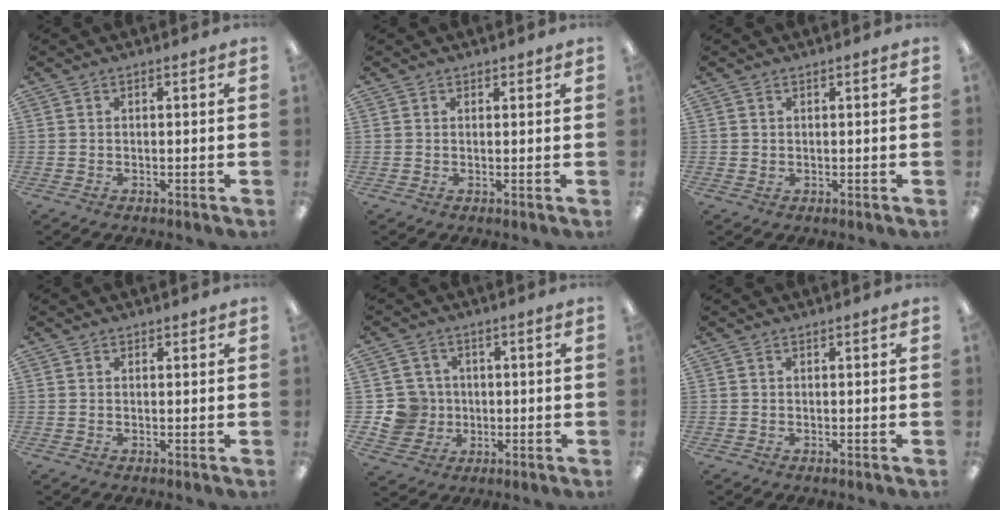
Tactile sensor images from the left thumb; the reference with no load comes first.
{"total": 1.0, "force": [0.8, 0.6, 0.0], "torque": [0.001, 0.001, 0.015]}
{"total": 0.8, "force": [0.5, 0.6, -0.1], "torque": [0.000, 0.002, 0.010]}
{"total": 0.7, "force": [0.6, 0.4, 0.0], "torque": [0.000, 0.001, 0.012]}
{"total": 8.3, "force": [0.1, 8.2, 1.6], "torque": [-0.056, 0.010, 0.010]}
{"total": 0.0}